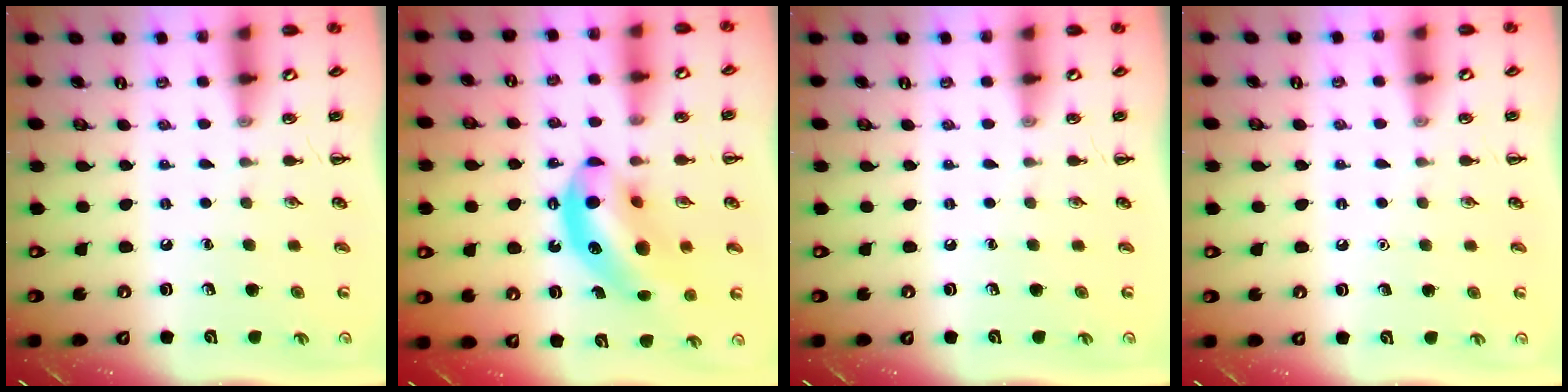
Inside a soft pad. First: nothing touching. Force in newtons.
{"total": 14.2, "press": 13.7, "slide": 3.6}
{"total": 0.0}
{"total": 1.6, "press": 1.6, "slide": 0.1}